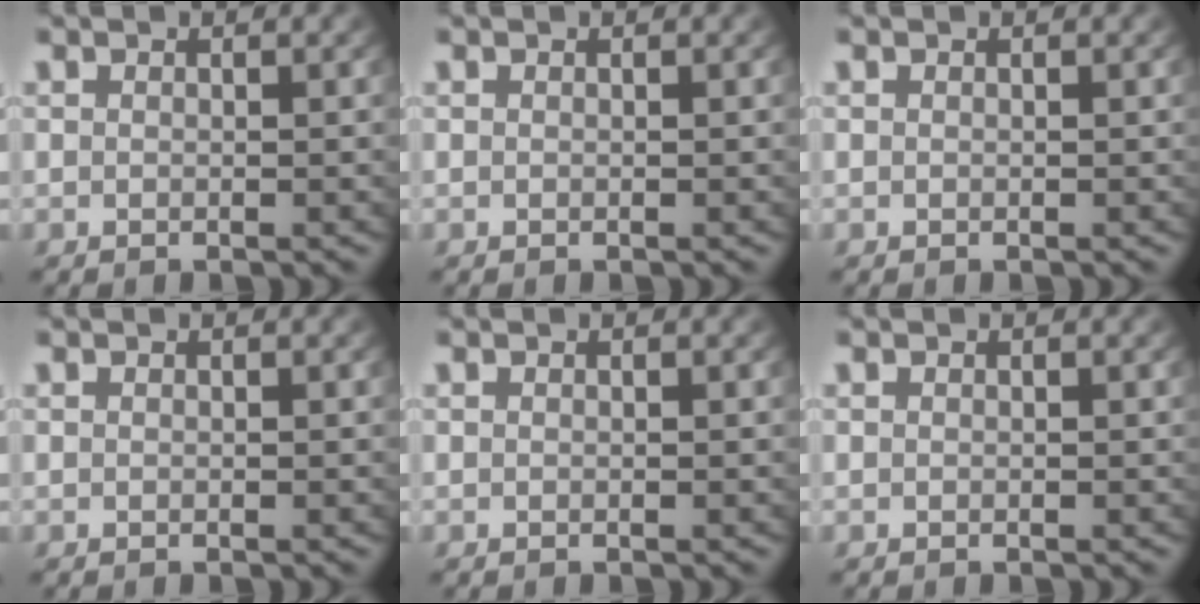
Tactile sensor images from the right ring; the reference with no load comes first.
{"total": 0.0}
{"total": 0.0}
{"total": 0.0}
{"total": 0.0}
{"total": 0.0}